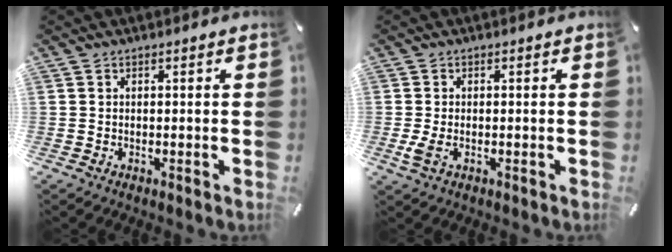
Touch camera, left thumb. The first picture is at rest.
{"total": 2.9, "force": [-0.7, 1.5, 2.4], "torque": [-0.060, -0.006, -0.015]}